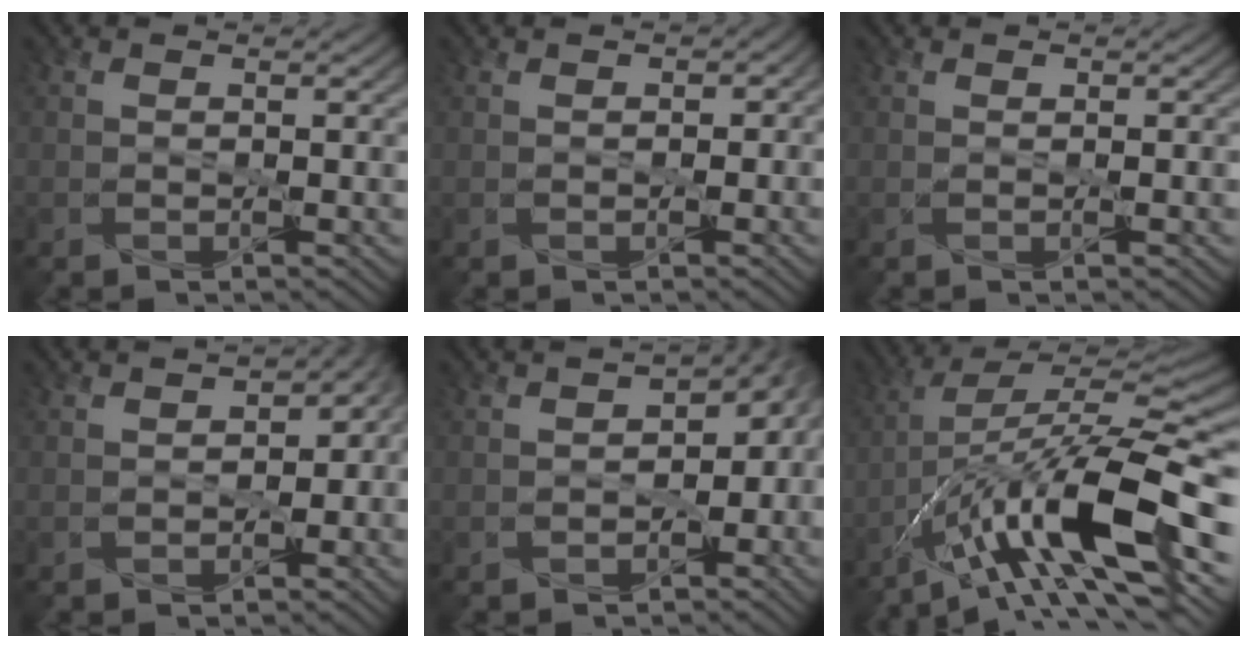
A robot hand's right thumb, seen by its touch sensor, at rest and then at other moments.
{"total": 0.7, "force": [-0.1, 0.6, 0.1], "torque": [-0.003, -0.002, -0.003]}
{"total": 0.6, "force": [0.1, 0.1, 0.6], "torque": [-0.013, -0.001, 0.004]}
{"total": 3.7, "force": [-0.6, 2.9, 2.3], "torque": [-0.027, -0.006, -0.008]}
{"total": 7.5, "force": [-1.5, 5.0, 5.3], "torque": [-0.051, -0.014, -0.012]}
{"total": 15.7, "force": [-6.8, 4.3, 13.5], "torque": [-0.240, 0.010, -0.118]}